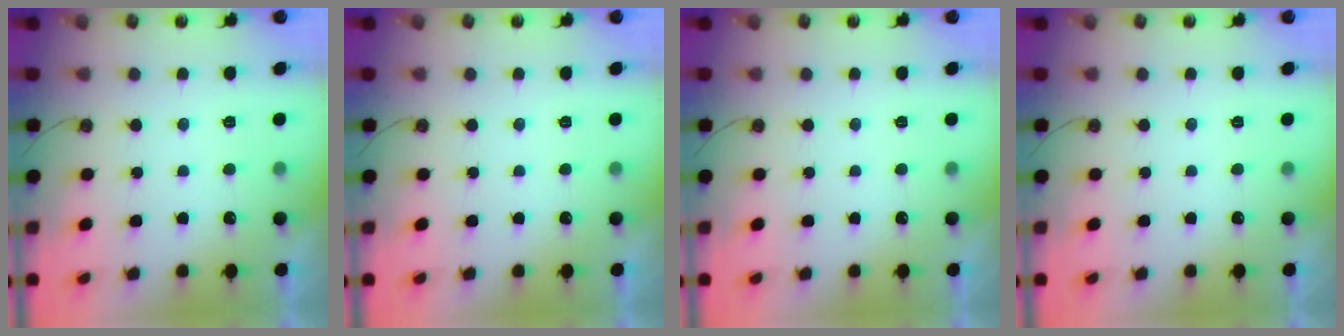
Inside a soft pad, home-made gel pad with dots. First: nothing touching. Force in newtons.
{"total": 0.0}
{"total": 0.0}
{"total": 0.0}